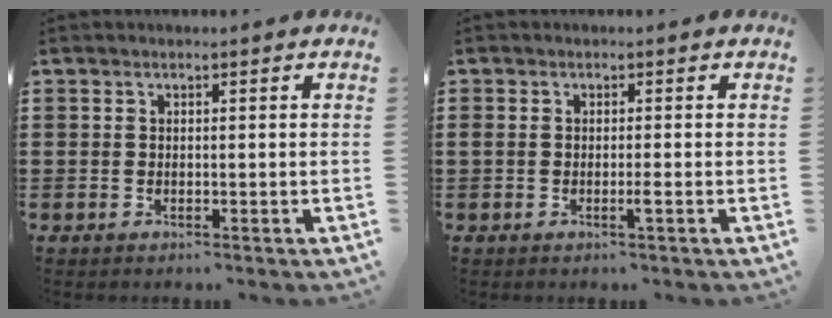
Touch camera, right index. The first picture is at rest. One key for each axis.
{"total": 1.5, "fx": -0.7, "fy": 0.0, "fz": 1.4, "tx": -0.026, "ty": -0.001, "tz": -0.013}